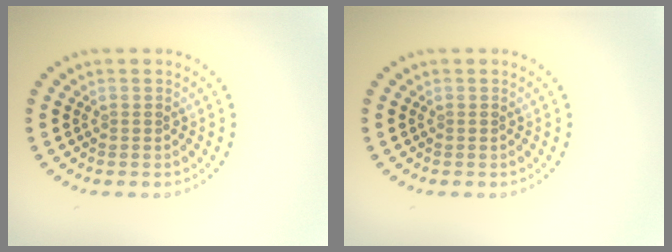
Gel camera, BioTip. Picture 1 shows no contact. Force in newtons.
{"total": 0.0}